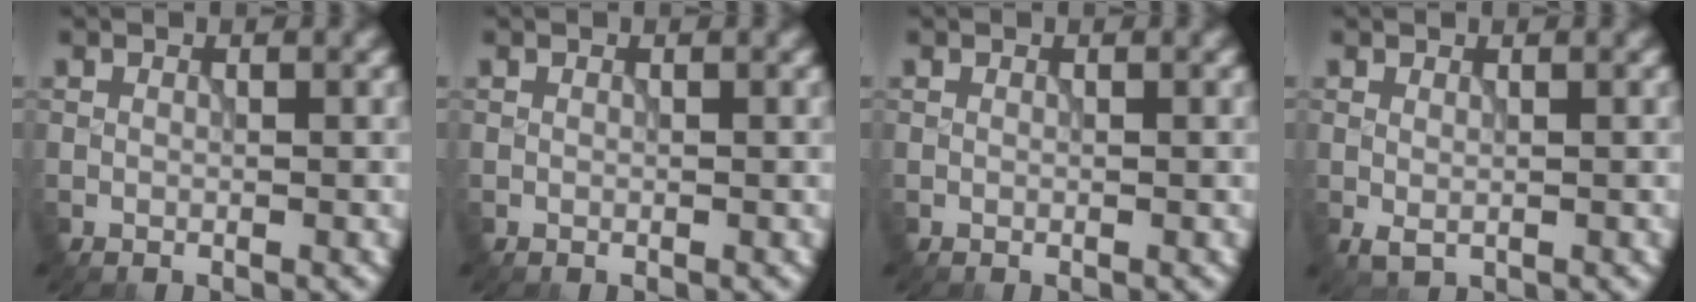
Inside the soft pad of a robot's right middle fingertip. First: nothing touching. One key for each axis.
{"total": 0.0}
{"total": 0.0}
{"total": 0.9, "fx": 0.0, "fy": 0.5, "fz": 0.8, "tx": -0.017, "ty": -0.005, "tz": 0.003}